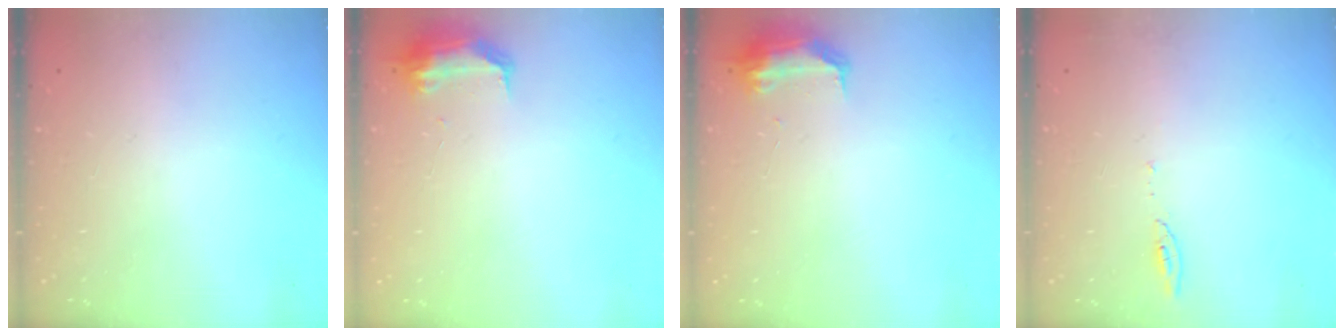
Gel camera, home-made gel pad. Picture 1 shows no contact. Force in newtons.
{"total": 8.5, "press": 8.4, "slide": 0.9}
{"total": 8.5, "press": 8.4, "slide": 0.9}
{"total": 4.8, "press": 4.8, "slide": 0.6}